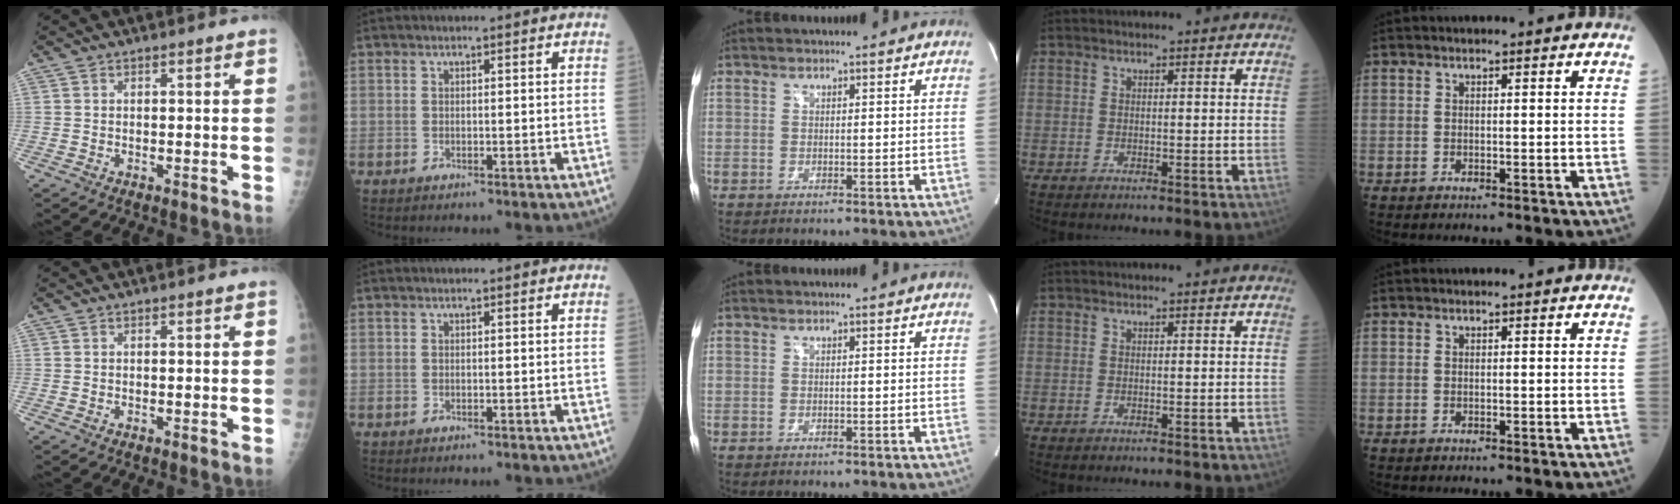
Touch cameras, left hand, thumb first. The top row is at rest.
{}